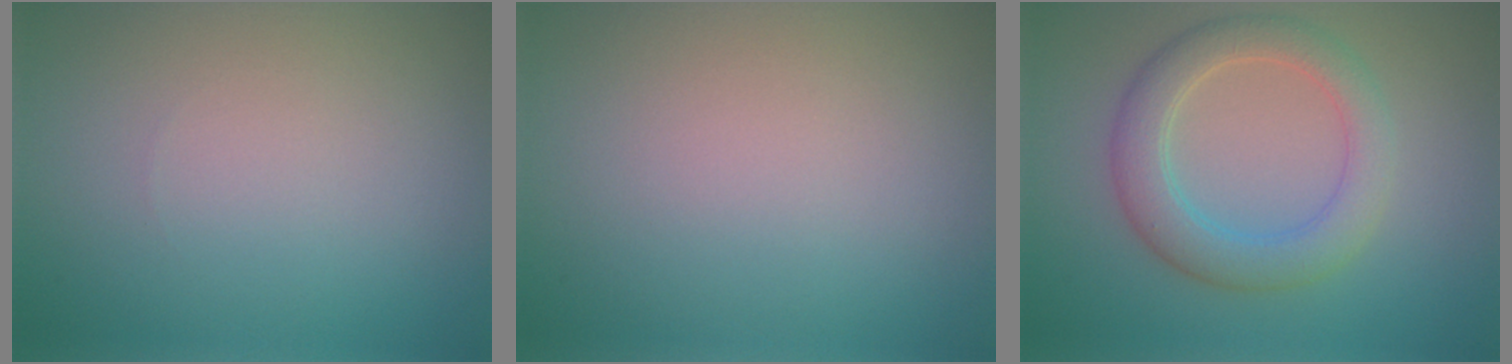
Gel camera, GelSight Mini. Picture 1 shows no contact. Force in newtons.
{"total": 0.0}
{"total": 4.5, "press": 4.5, "slide": 0.3}